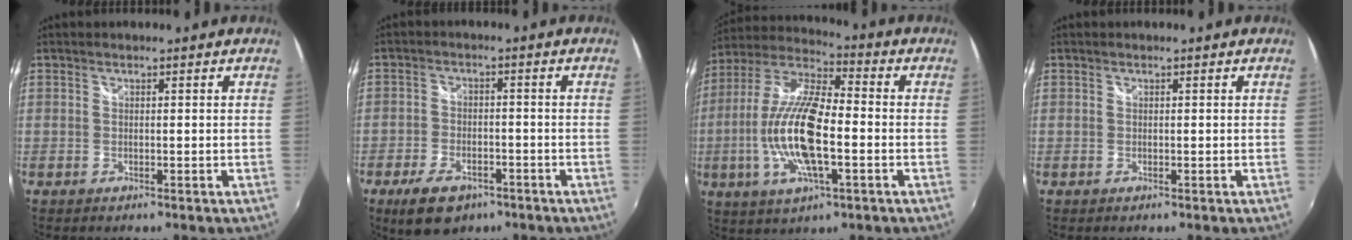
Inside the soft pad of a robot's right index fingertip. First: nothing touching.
{"total": 9.4, "force": [-6.0, 5.1, 5.1], "torque": [-0.124, -0.008, -0.098]}
{"total": 17.1, "force": [-3.3, 5.5, 15.8], "torque": [-0.316, -0.005, -0.068]}
{"total": 0.0}